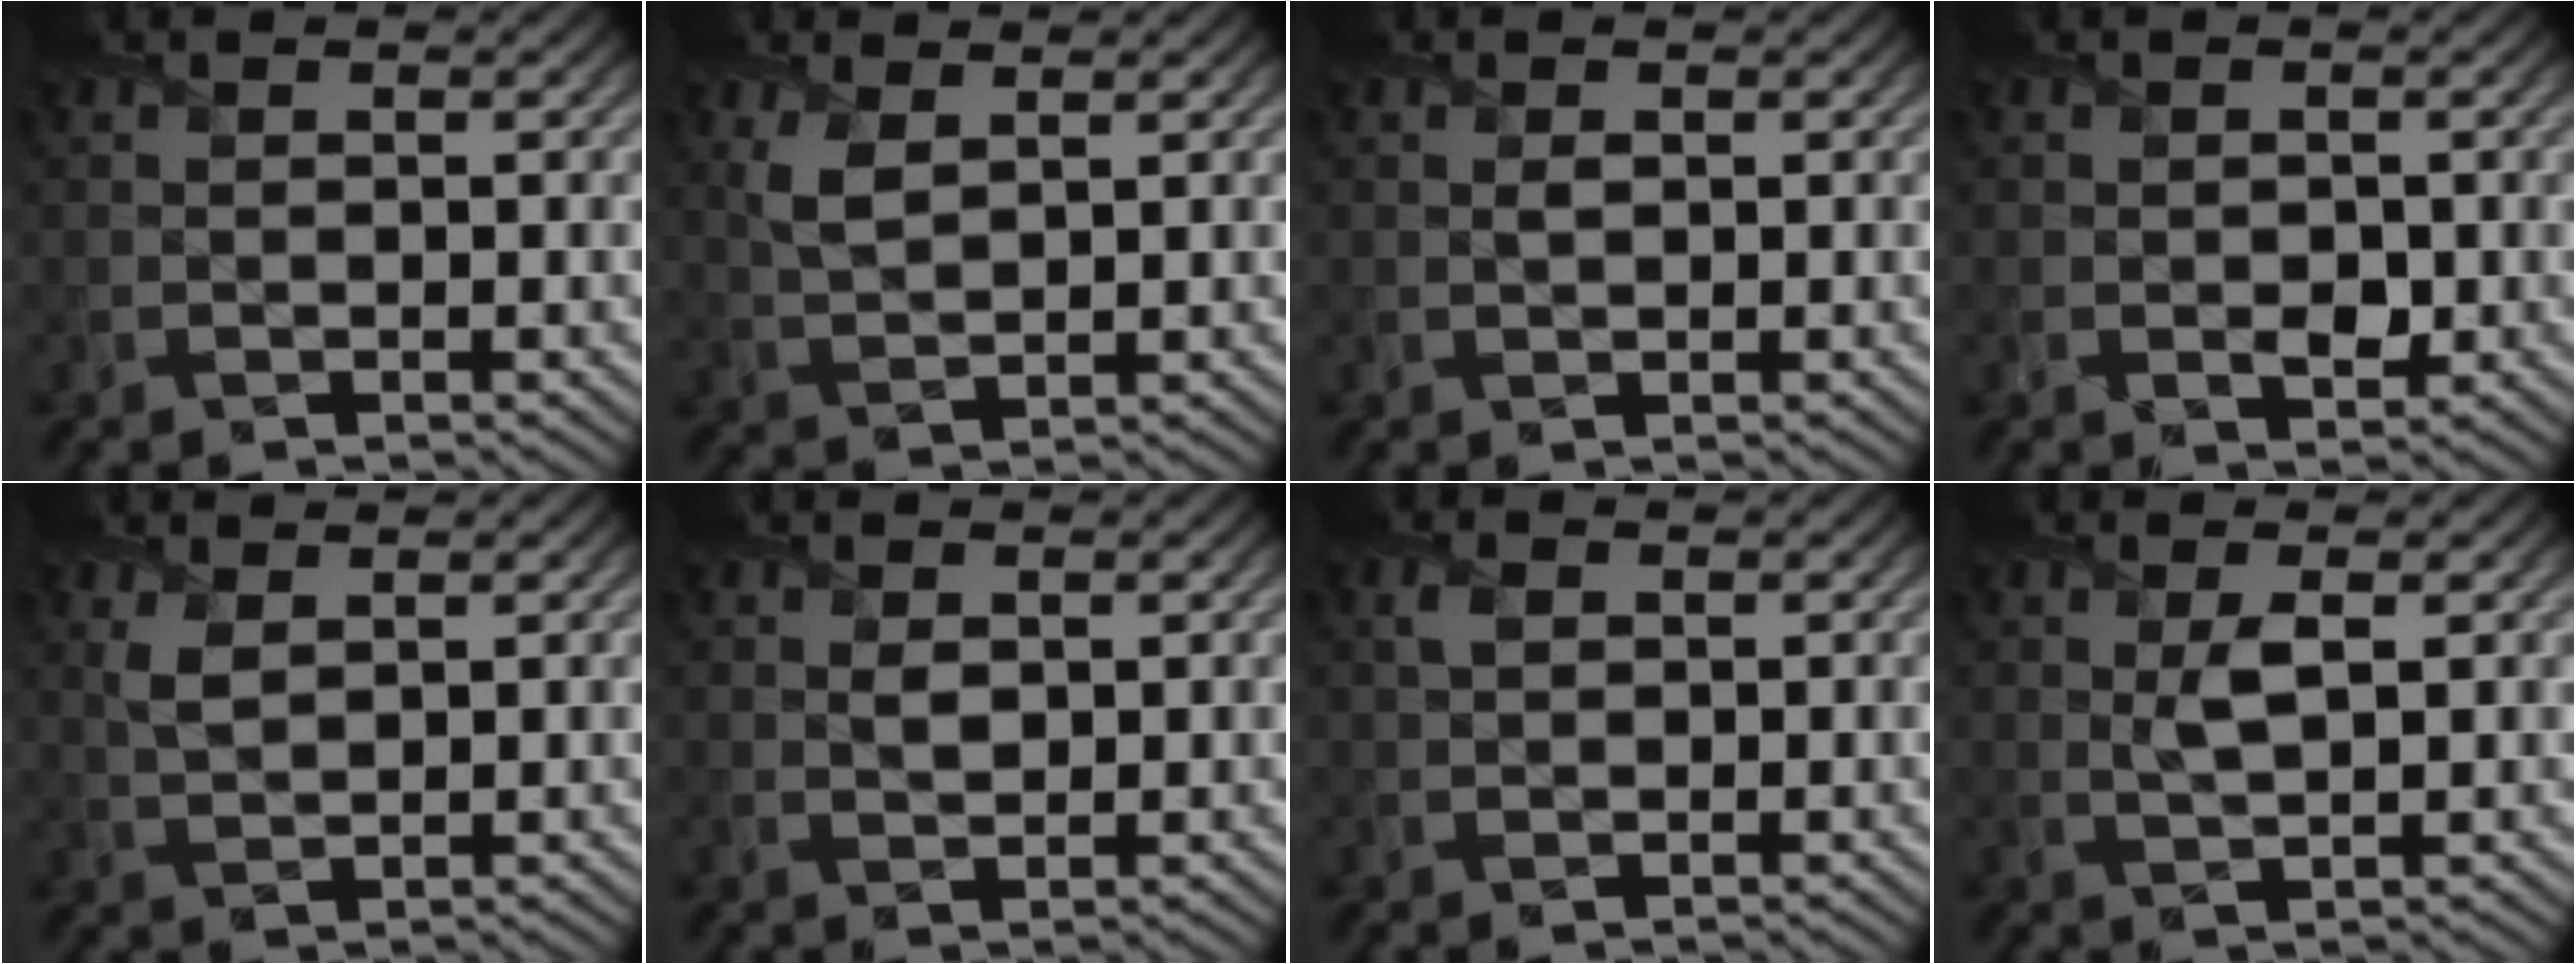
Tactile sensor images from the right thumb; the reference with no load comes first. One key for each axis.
{"total": 3.2, "fx": 1.7, "fy": 1.5, "fz": 2.3, "tx": -0.063, "ty": 0.001, "tz": 0.039}
{"total": 0.5, "fx": 0.2, "fy": 0.3, "fz": 0.3, "tx": -0.009, "ty": -0.003, "tz": 0.002}
{"total": 1.6, "fx": -0.2, "fy": 1.2, "fz": 1.0, "tx": -0.019, "ty": -0.006, "tz": -0.002}
{"total": 2.5, "fx": 1.4, "fy": 1.1, "fz": 1.7, "tx": -0.049, "ty": 0.000, "tz": 0.032}
{"total": 1.3, "fx": 0.5, "fy": 0.9, "fz": 0.7, "tx": -0.016, "ty": -0.004, "tz": 0.010}
{"total": 1.4, "fx": 0.6, "fy": 0.9, "fz": 0.9, "tx": -0.021, "ty": 0.006, "tz": 0.010}
{"total": 2.5, "fx": 0.9, "fy": 0.6, "fz": 2.2, "tx": -0.046, "ty": 0.000, "tz": 0.017}